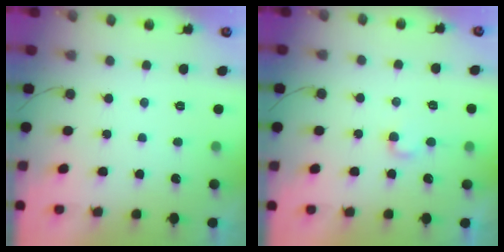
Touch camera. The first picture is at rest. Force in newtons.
{"total": 3.8, "press": 3.8, "slide": 0.4}